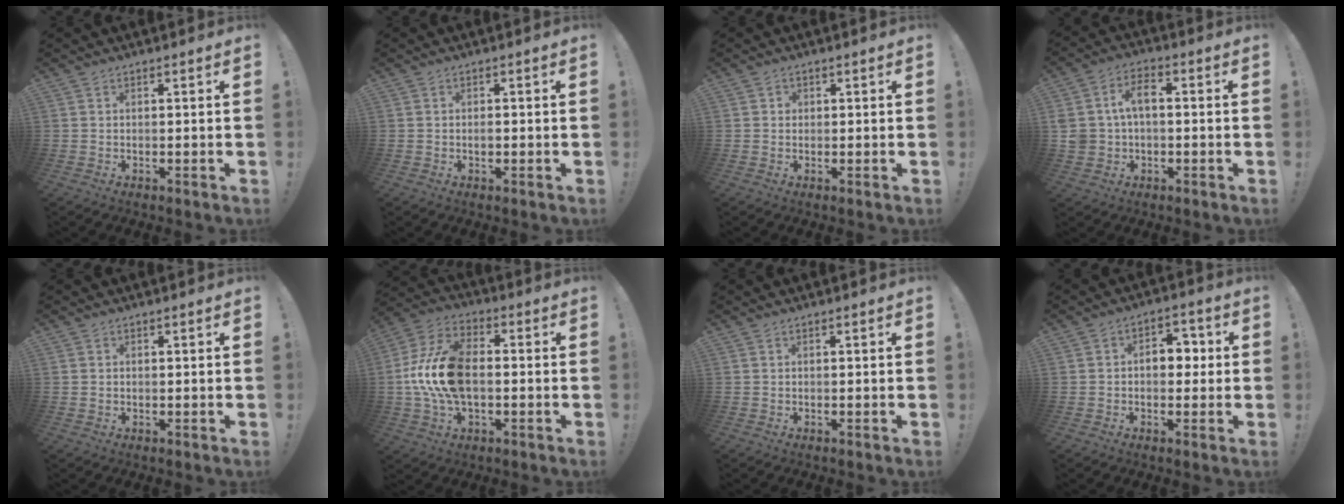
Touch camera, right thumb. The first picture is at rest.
{"total": 1.0, "force": [-0.3, 0.6, 0.7], "torque": [-0.005, -0.001, -0.007]}
{"total": 1.3, "force": [0.1, 1.2, 0.4], "torque": [-0.005, 0.004, 0.000]}
{"total": 8.0, "force": [0.5, 5.8, 5.5], "torque": [-0.104, 0.008, 0.008]}
{"total": 0.6, "force": [0.3, 0.5, 0.0], "torque": [0.008, -0.001, 0.005]}
{"total": 17.2, "force": [-1.0, 10.5, 13.5], "torque": [-0.264, 0.013, -0.014]}
{"total": 0.0}
{"total": 7.9, "force": [0.3, 5.4, 5.8], "torque": [-0.075, 0.011, 0.004]}